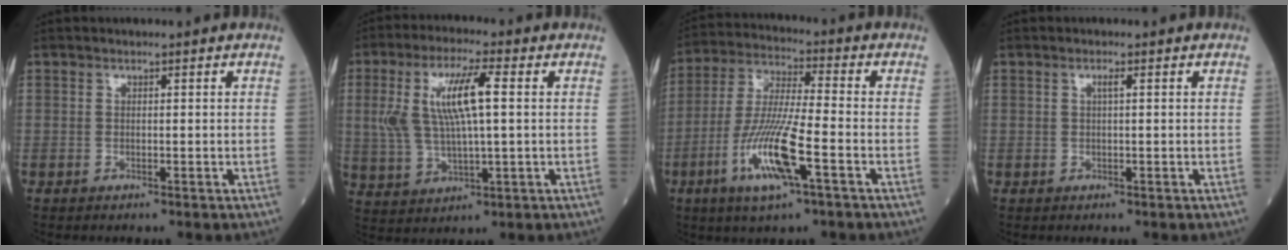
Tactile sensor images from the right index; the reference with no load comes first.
{"total": 10.9, "force": [2.0, 2.0, 10.5], "torque": [-0.230, 0.014, 0.042]}
{"total": 12.9, "force": [-4.9, 0.7, 11.9], "torque": [-0.245, -0.016, -0.093]}
{"total": 0.9, "force": [0.3, -0.1, 0.8], "torque": [-0.019, 0.001, 0.004]}